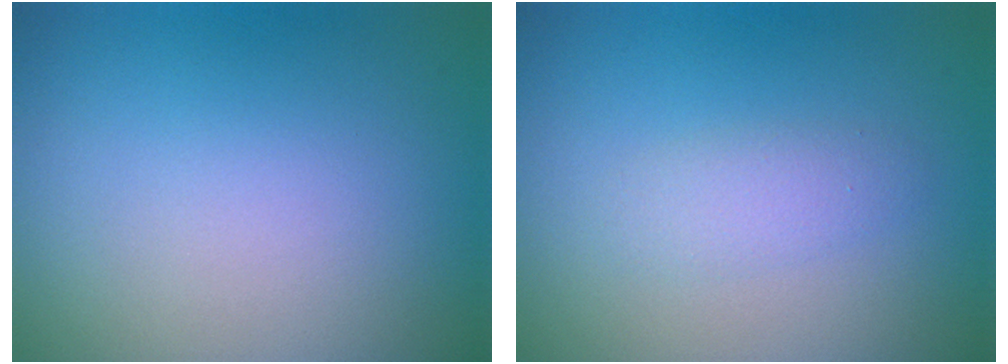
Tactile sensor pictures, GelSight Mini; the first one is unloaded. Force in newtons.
{"total": 1.6, "press": 1.6, "slide": 0.1}